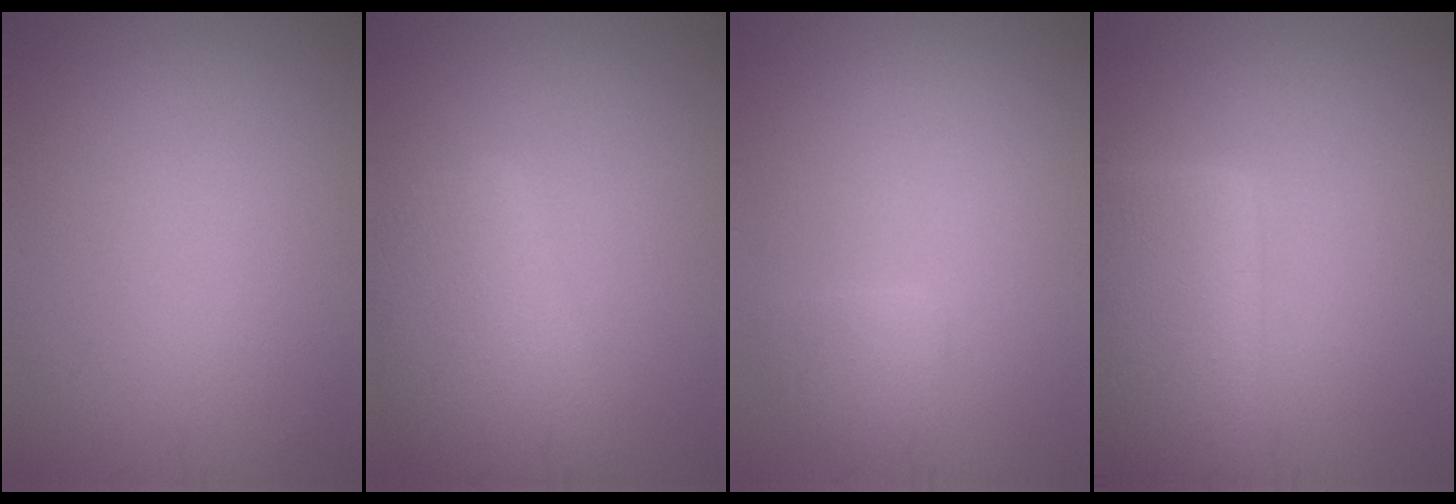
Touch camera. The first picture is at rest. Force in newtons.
{"total": 5.5, "press": 5.5, "slide": 0.3}
{"total": 1.6, "press": 1.6, "slide": 0.1}
{"total": 6.7, "press": 6.7, "slide": 0.3}